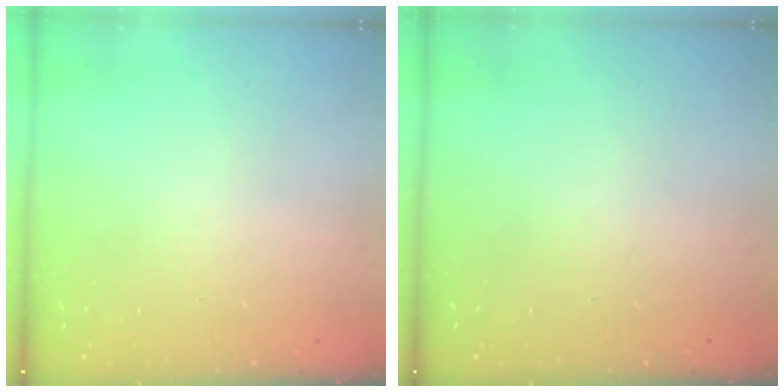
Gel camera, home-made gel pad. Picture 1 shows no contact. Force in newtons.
{"total": 0.0}